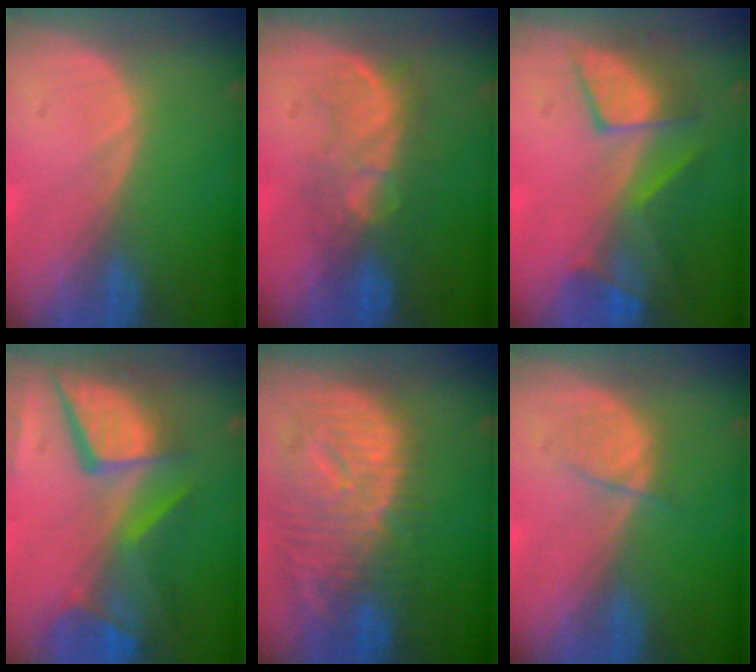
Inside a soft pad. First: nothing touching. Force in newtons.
{"total": 7.7, "press": 7.4, "slide": 2.0}
{"total": 7.6, "press": 7.5, "slide": 1.1}
{"total": 12.4, "press": 10.1, "slide": 7.1}
{"total": 12.4, "press": 10.7, "slide": 6.3}
{"total": 2.1, "press": 2.1, "slide": 0.3}